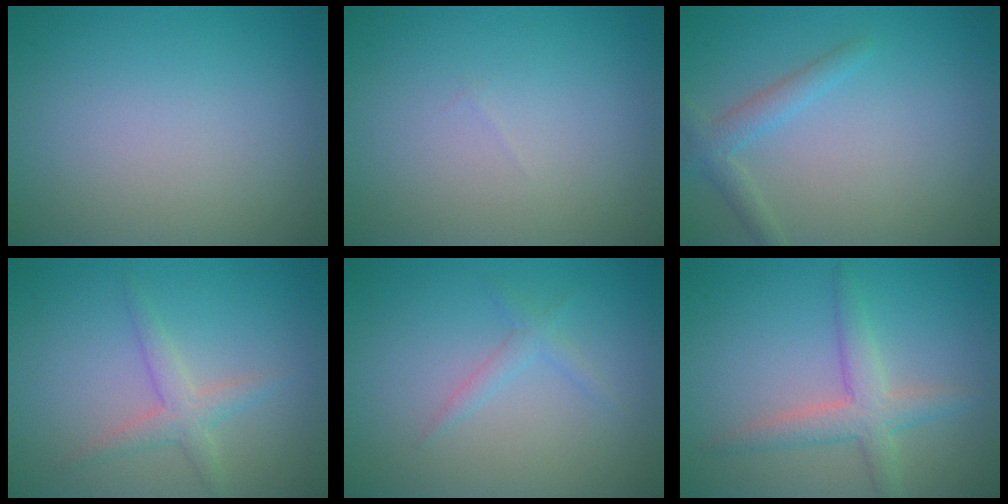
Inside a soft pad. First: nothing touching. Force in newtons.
{"total": 0.0}
{"total": 2.1, "press": 2.1, "slide": 0.1}
{"total": 2.2, "press": 2.2, "slide": 0.1}
{"total": 1.3, "press": 1.2, "slide": 0.1}
{"total": 3.2, "press": 3.2, "slide": 0.1}